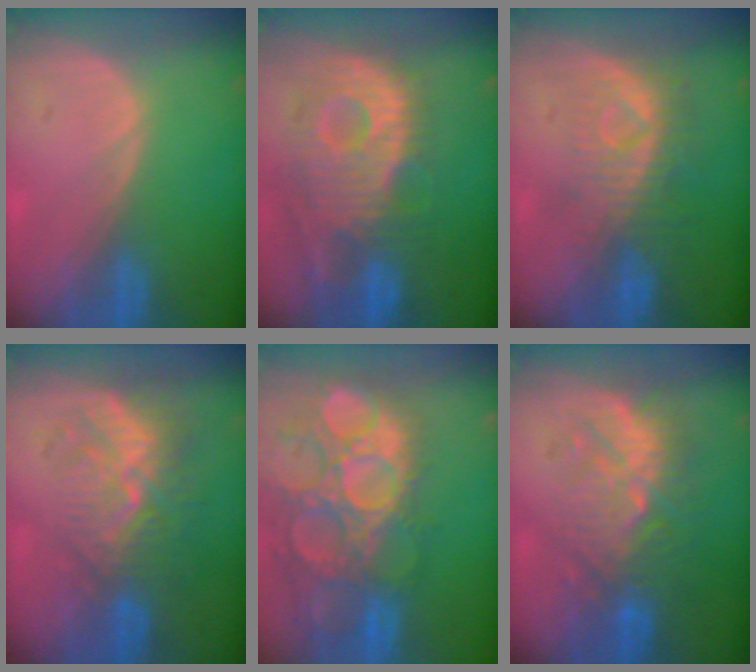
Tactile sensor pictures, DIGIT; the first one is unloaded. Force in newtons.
{"total": 12.2, "press": 10.8, "slide": 5.6}
{"total": 8.3, "press": 7.5, "slide": 3.7}
{"total": 9.5, "press": 8.6, "slide": 4.1}
{"total": 15.1, "press": 12.6, "slide": 8.4}
{"total": 9.1, "press": 9.0, "slide": 1.7}